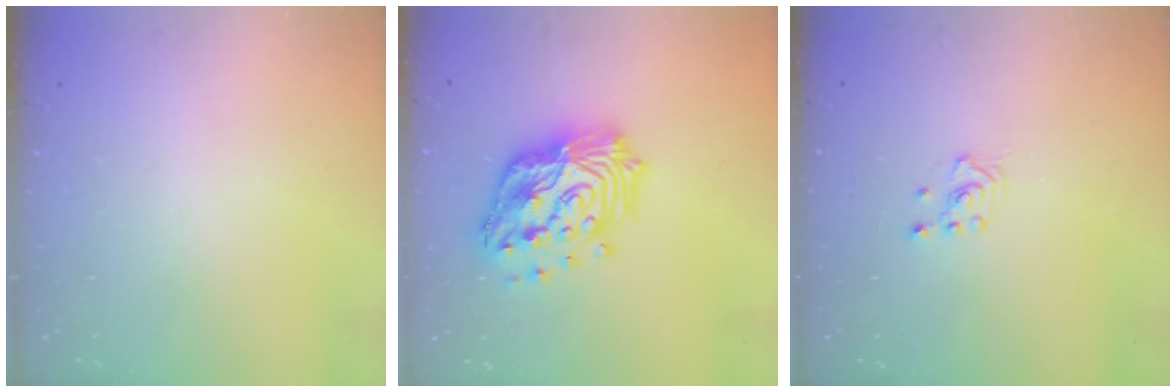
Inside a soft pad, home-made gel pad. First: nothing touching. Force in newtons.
{"total": 20.6, "press": 20.4, "slide": 2.2}
{"total": 2.0, "press": 2.0, "slide": 0.3}